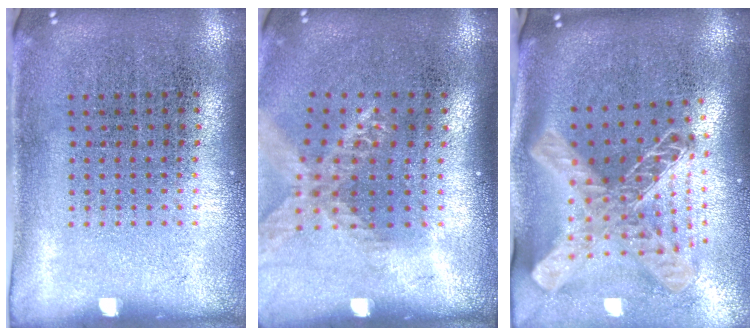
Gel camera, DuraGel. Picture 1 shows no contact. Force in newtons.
{"total": 1.6, "press": 1.4, "slide": 0.9}
{"total": 2.8, "press": 2.0, "slide": 2.0}